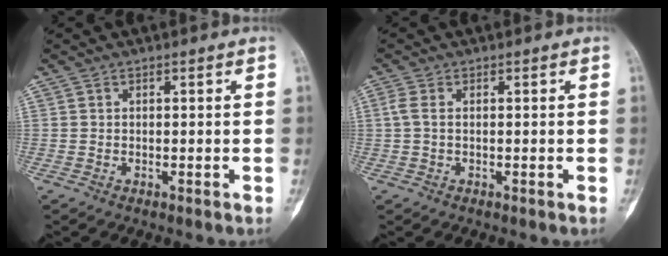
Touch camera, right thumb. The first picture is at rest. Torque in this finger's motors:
{"motor_torque": [-0.63, -0.24, 0.45, 0.00, -0.17]}